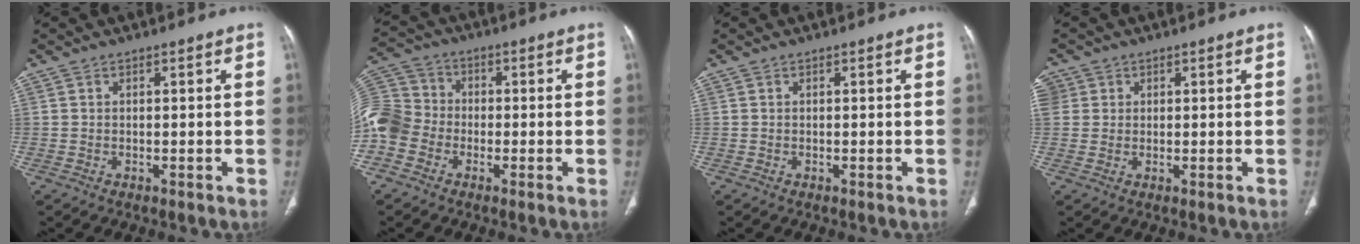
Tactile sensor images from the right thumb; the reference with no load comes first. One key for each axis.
{"total": 11.4, "fx": -3.1, "fy": 9.4, "fz": 5.5, "tx": -0.119, "ty": 0.034, "tz": -0.072}
{"total": 0.0}
{"total": 5.7, "fx": 1.7, "fy": 5.2, "fz": 1.7, "tx": -0.042, "ty": 0.014, "tz": 0.038}